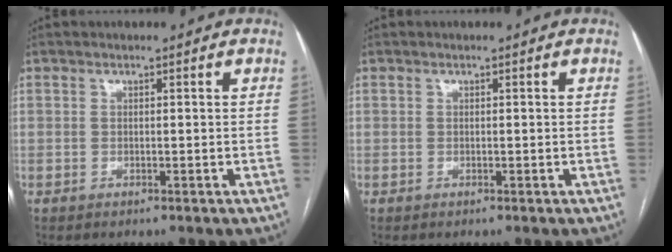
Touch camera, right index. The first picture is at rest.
{"total": 0.0}